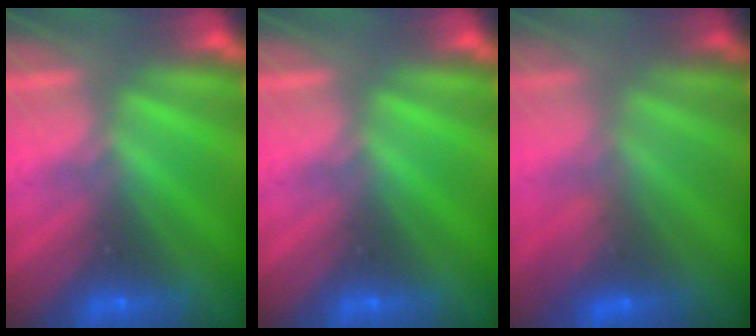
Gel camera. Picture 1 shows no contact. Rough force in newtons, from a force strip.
{"total": 0.0}
{"total": 2.9}